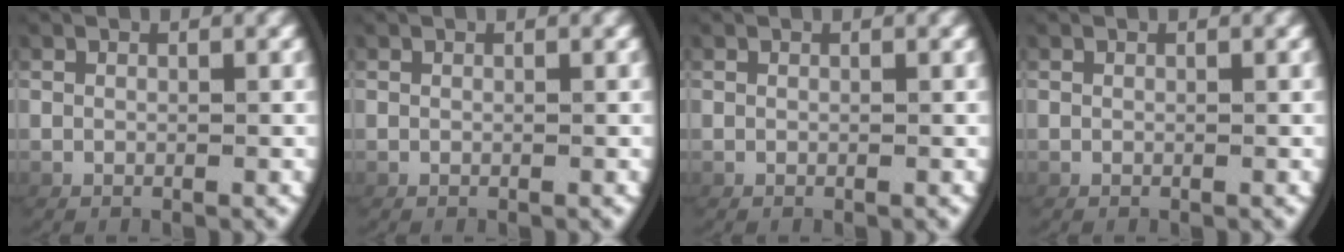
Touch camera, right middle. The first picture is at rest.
{"total": 0.0}
{"total": 0.0}
{"total": 0.0}